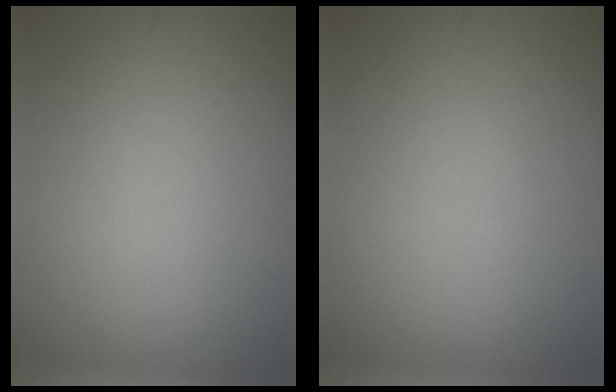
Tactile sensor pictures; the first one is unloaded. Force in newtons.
{"total": 0.0}